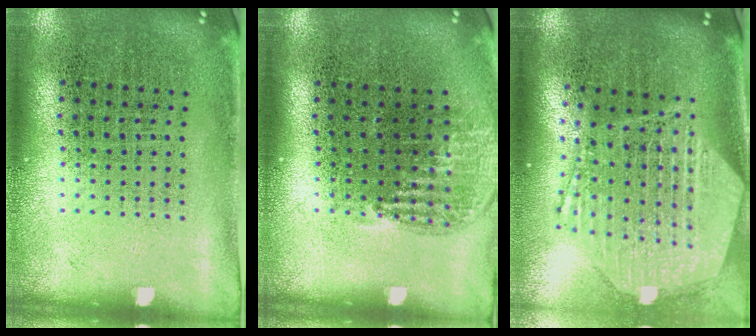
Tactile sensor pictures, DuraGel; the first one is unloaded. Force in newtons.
{"total": 0.9, "press": 0.9, "slide": 0.2}
{"total": 2.9, "press": 2.4, "slide": 1.7}